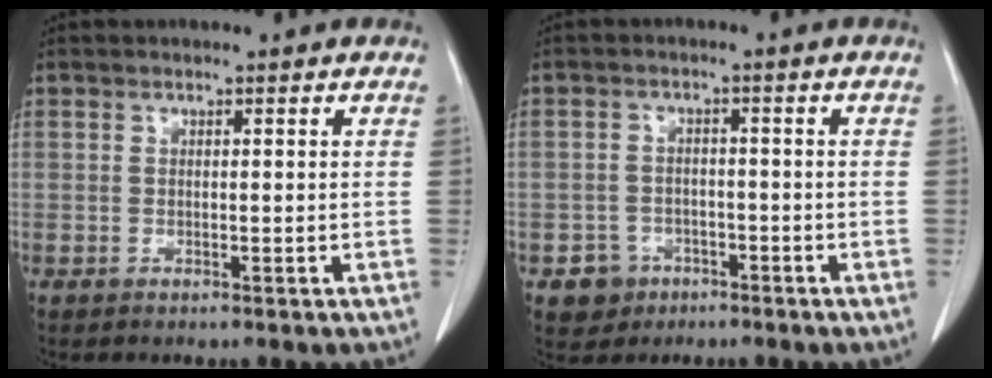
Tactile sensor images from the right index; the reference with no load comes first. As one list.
[{"total": 4.1, "force": [-2.3, 3.4, 0.3], "torque": [0.000, 0.014, -0.032]}]